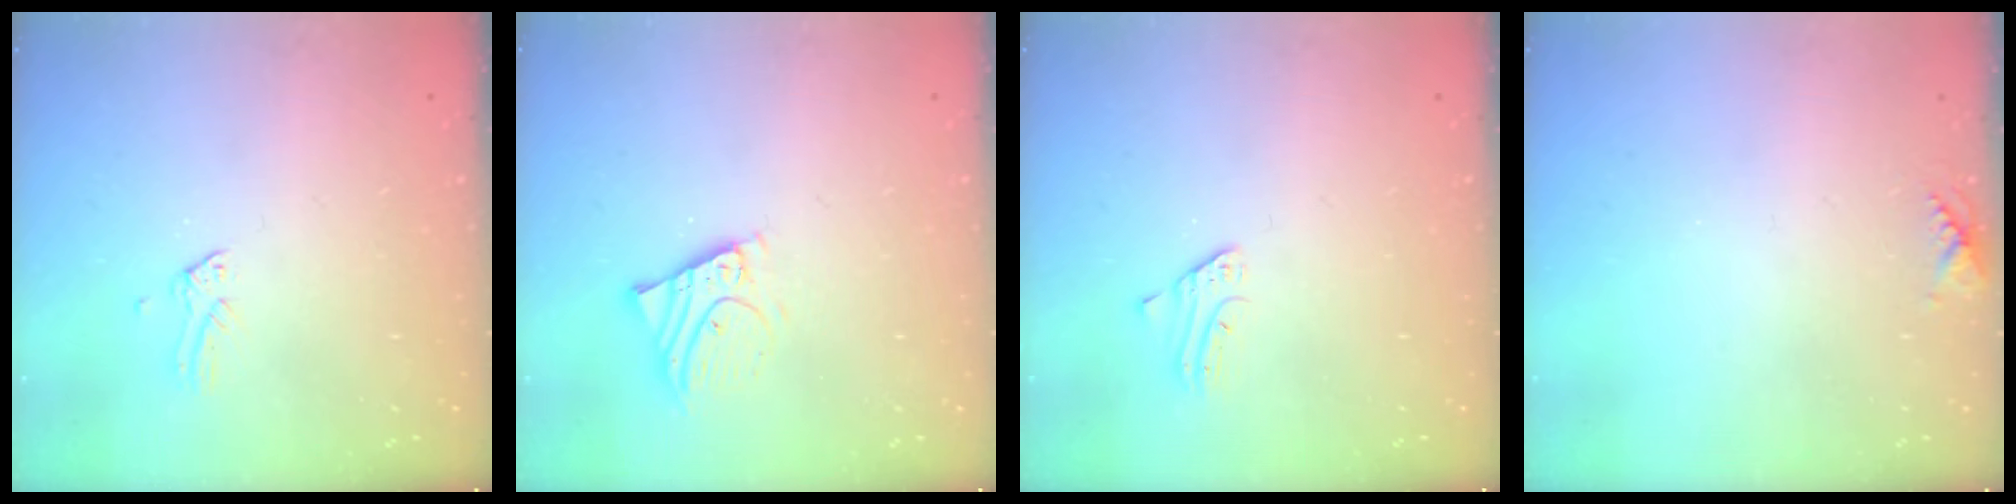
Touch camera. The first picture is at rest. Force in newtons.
{"total": 5.5, "press": 5.4, "slide": 0.6}
{"total": 1.5, "press": 1.5, "slide": 0.1}
{"total": 5.3, "press": 5.3, "slide": 0.6}